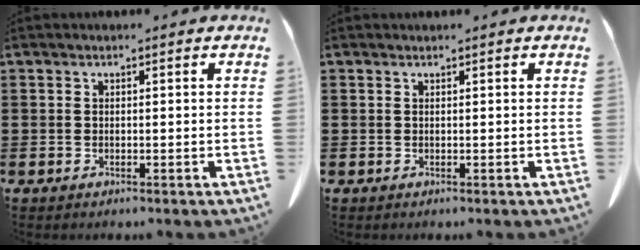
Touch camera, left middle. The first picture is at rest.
{"total": 0.0}